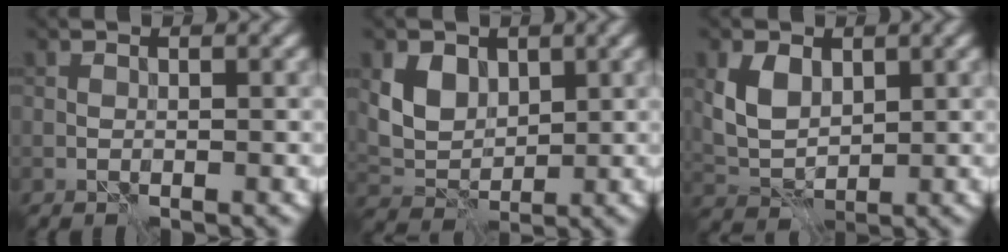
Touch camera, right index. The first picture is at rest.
{"total": 3.9, "force": [1.6, 3.0, 2.0], "torque": [-0.047, -0.005, 0.031]}
{"total": 3.8, "force": [1.3, 2.7, 2.4], "torque": [-0.055, -0.001, 0.026]}